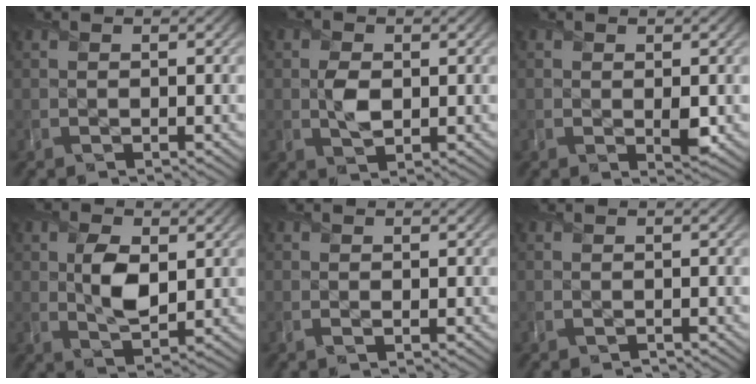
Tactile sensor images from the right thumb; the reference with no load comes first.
{"total": 3.0, "force": [0.1, 2.0, 2.2], "torque": [-0.050, -0.006, 0.001]}
{"total": 1.7, "force": [0.0, 1.1, 1.4], "torque": [-0.024, -0.011, 0.001]}
{"total": 5.6, "force": [0.9, 3.3, 4.4], "torque": [-0.089, -0.007, 0.017]}
{"total": 0.5, "force": [-0.2, 0.3, 0.4], "torque": [-0.009, -0.005, -0.005]}
{"total": 0.8, "force": [-0.6, 0.4, 0.1], "torque": [-0.003, -0.007, -0.013]}